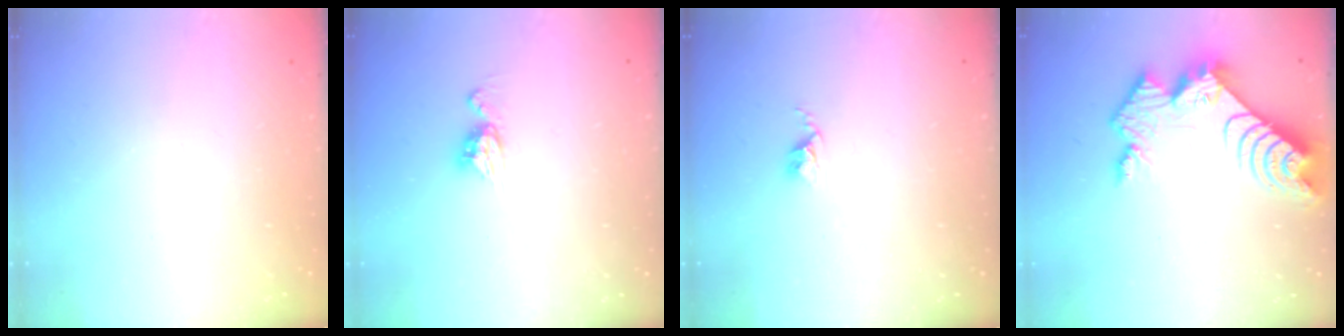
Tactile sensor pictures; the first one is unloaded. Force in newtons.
{"total": 6.8, "press": 6.8, "slide": 0.5}
{"total": 2.4, "press": 2.4, "slide": 0.3}
{"total": 11.2, "press": 11.1, "slide": 0.9}